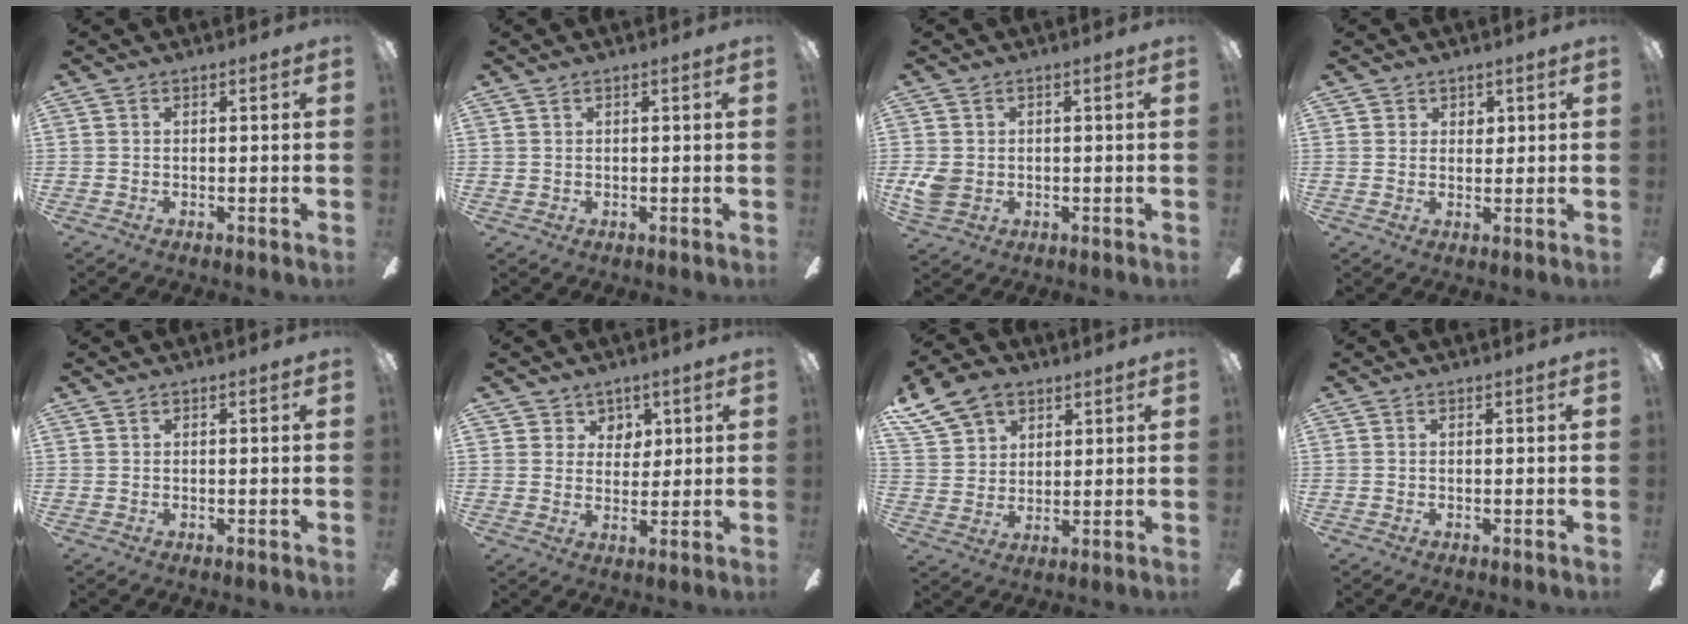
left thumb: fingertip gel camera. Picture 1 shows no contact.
{"total": 0.6, "force": [0.3, 0.5, 0.0], "torque": [-0.001, 0.004, 0.005]}
{"total": 4.7, "force": [-0.5, 4.0, 2.5], "torque": [-0.054, -0.002, -0.009]}
{"total": 2.4, "force": [1.6, 1.7, 0.4], "torque": [0.005, -0.004, 0.027]}
{"total": 0.0}
{"total": 5.0, "force": [3.2, 3.8, 0.3], "torque": [-0.012, -0.010, 0.057]}
{"total": 12.3, "force": [8.2, 7.8, 4.6], "torque": [-0.103, -0.034, 0.160]}
{"total": 0.0}